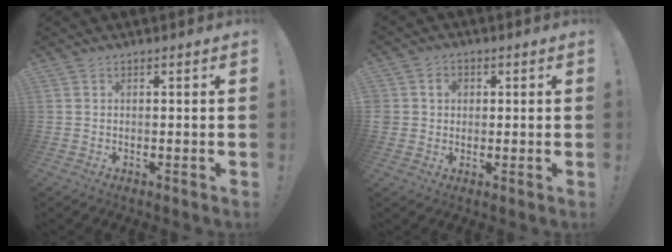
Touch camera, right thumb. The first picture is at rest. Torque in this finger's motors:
{"motor_torque": [0.75, 0.74, 0.71, -0.12, 0.07]}